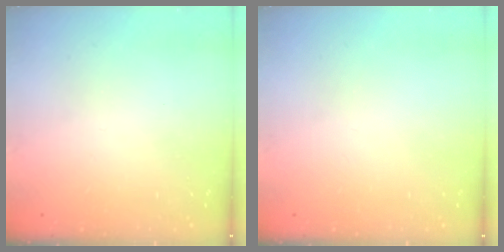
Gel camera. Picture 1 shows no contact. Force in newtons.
{"total": 0.0}